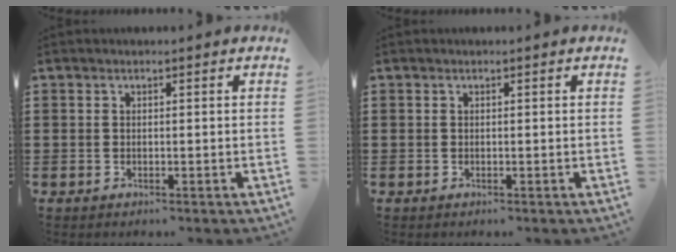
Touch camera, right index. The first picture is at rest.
{"total": 0.0}